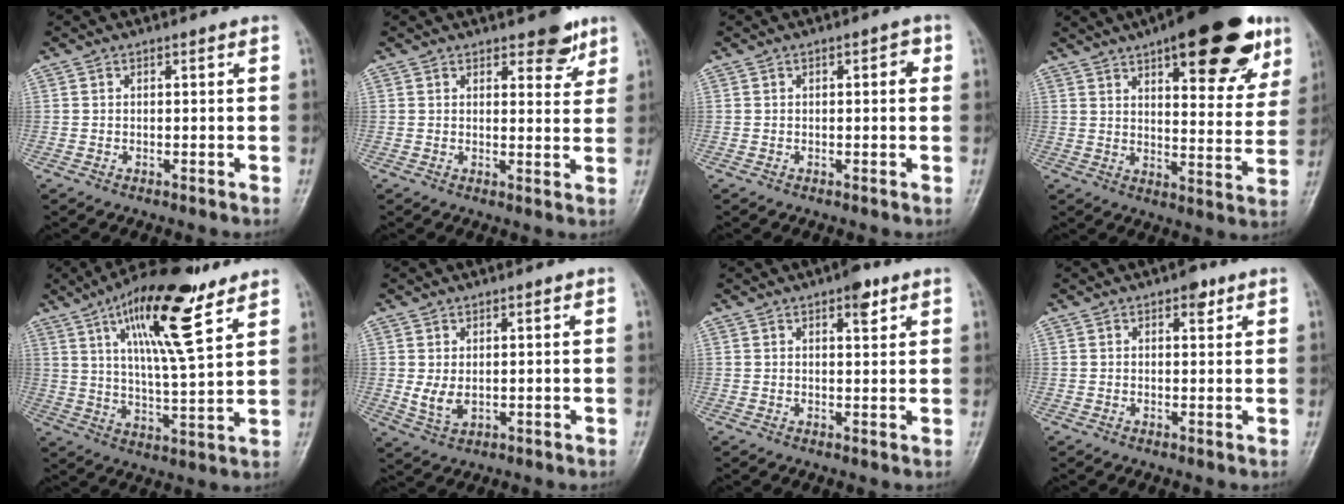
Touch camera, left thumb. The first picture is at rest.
{"total": 5.3, "force": [3.7, 2.4, 2.9], "torque": [-0.010, -0.021, 0.048]}
{"total": 2.2, "force": [0.5, 1.1, 1.9], "torque": [-0.014, 0.005, 0.002]}
{"total": 24.3, "force": [13.9, 8.8, 17.9], "torque": [-0.207, -0.028, 0.194]}
{"total": 18.0, "force": [9.7, 5.1, 14.3], "torque": [-0.216, -0.035, 0.161]}
{"total": 3.5, "force": [0.4, 2.4, 2.6], "torque": [-0.045, -0.013, 0.014]}
{"total": 3.9, "force": [2.2, 1.6, 2.7], "torque": [-0.024, -0.008, 0.028]}
{"total": 2.7, "force": [1.5, 1.5, 1.7], "torque": [-0.009, -0.003, 0.017]}